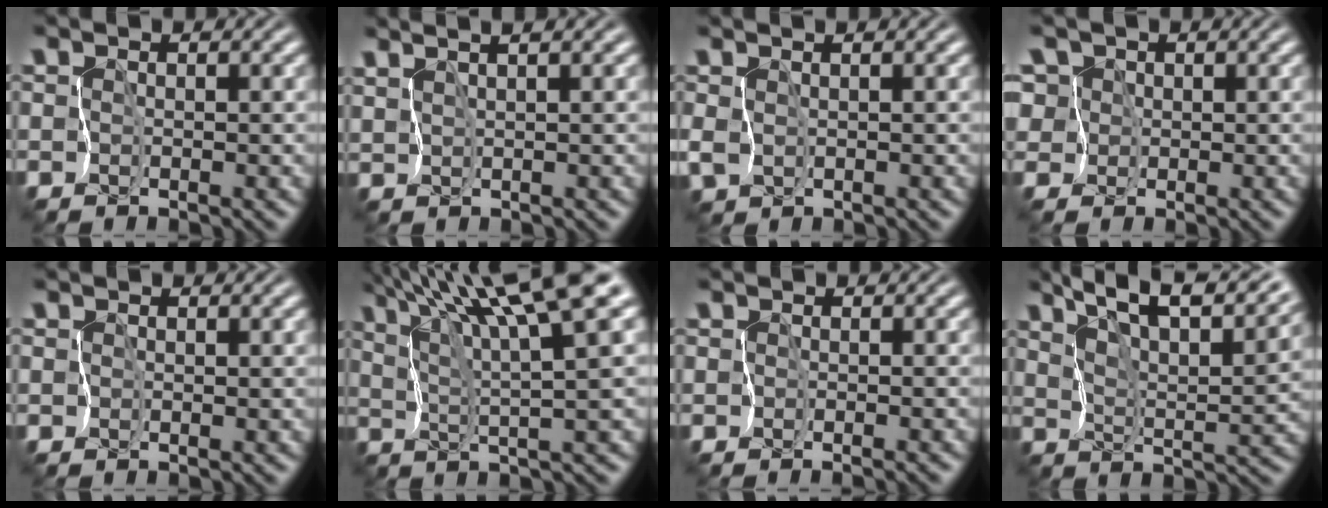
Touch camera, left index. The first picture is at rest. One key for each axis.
{"total": 3.9, "fx": 3.0, "fy": 0.5, "fz": 2.5, "tx": -0.042, "ty": 0.021, "tz": 0.040}
{"total": 1.4, "fx": 0.7, "fy": 0.6, "fz": 1.1, "tx": -0.034, "ty": 0.000, "tz": 0.014}
{"total": 5.5, "fx": 2.6, "fy": 4.5, "fz": 2.0, "tx": -0.050, "ty": 0.025, "tz": 0.022}
{"total": 0.0}
{"total": 10.9, "fx": 6.7, "fy": 1.2, "fz": 8.5, "tx": -0.132, "ty": 0.019, "tz": 0.113}
{"total": 0.8, "fx": -0.6, "fy": 0.0, "fz": -0.4, "tx": 0.016, "ty": -0.010, "tz": -0.015}
{"total": 10.8, "fx": 9.0, "fy": 2.2, "fz": 5.6, "tx": -0.093, "ty": 0.014, "tz": 0.106}